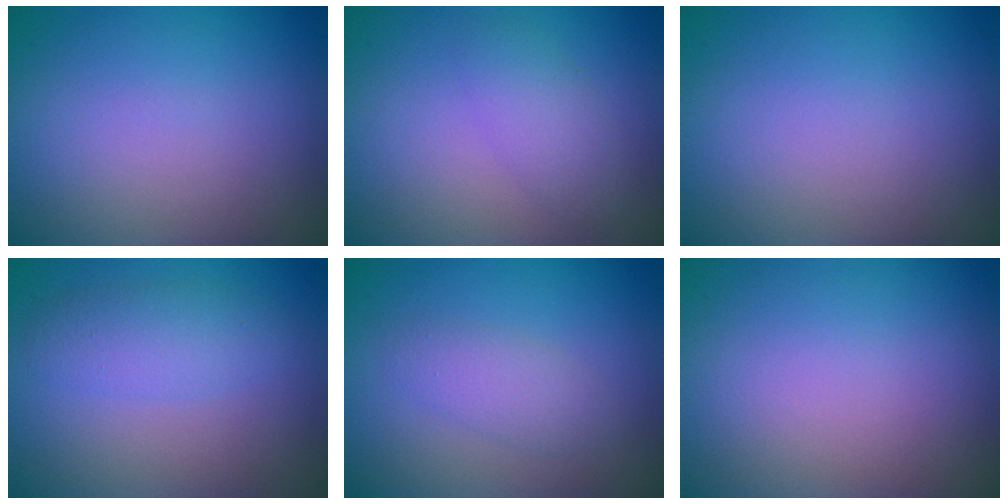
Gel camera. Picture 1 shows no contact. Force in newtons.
{"total": 2.4, "press": 2.4, "slide": 0.1}
{"total": 0.0}
{"total": 2.7, "press": 2.7, "slide": 0.0}
{"total": 2.0, "press": 2.0, "slide": 0.1}
{"total": 0.0}